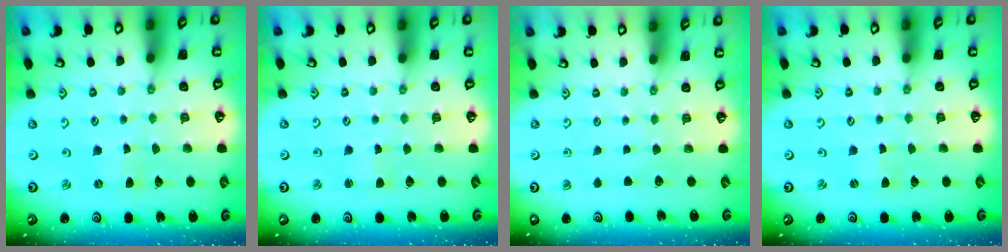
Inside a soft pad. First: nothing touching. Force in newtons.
{"total": 1.5, "press": 1.5, "slide": 0.2}
{"total": 0.0}
{"total": 0.0}